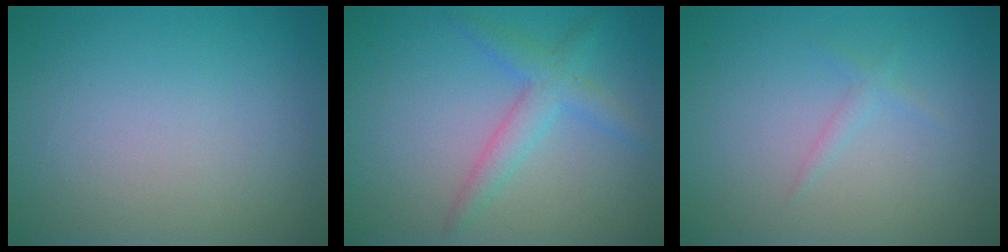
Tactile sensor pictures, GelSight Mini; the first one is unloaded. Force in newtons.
{"total": 2.1, "press": 2.1, "slide": 0.1}
{"total": 0.8, "press": 0.8, "slide": 0.0}